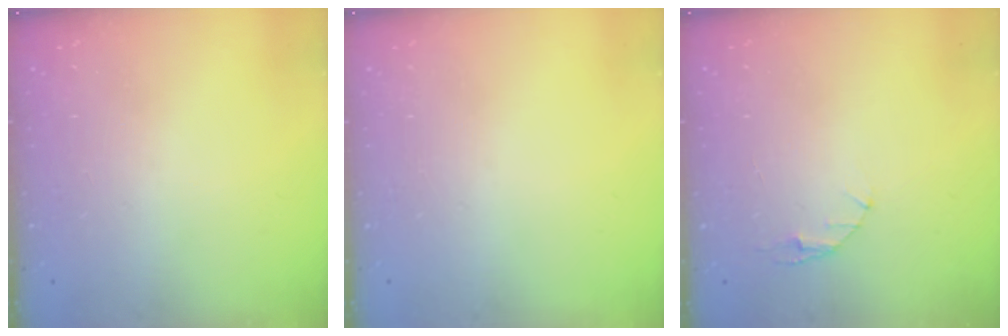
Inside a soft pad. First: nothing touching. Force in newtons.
{"total": 0.0}
{"total": 2.9, "press": 2.9, "slide": 0.4}